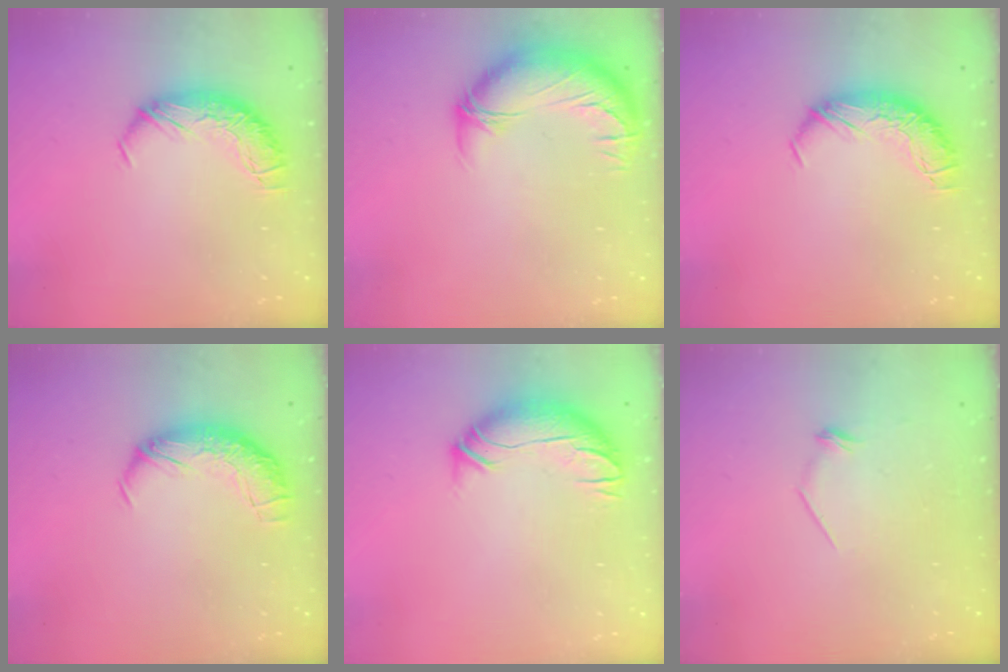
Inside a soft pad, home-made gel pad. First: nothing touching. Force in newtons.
{"total": 3.0, "press": 0.9, "slide": 2.8}
{"total": 0.0}
{"total": 2.4, "press": 1.1, "slide": 2.1}
{"total": 3.4, "press": 2.1, "slide": 2.7}
{"total": 8.1, "press": 8.1, "slide": 0.5}